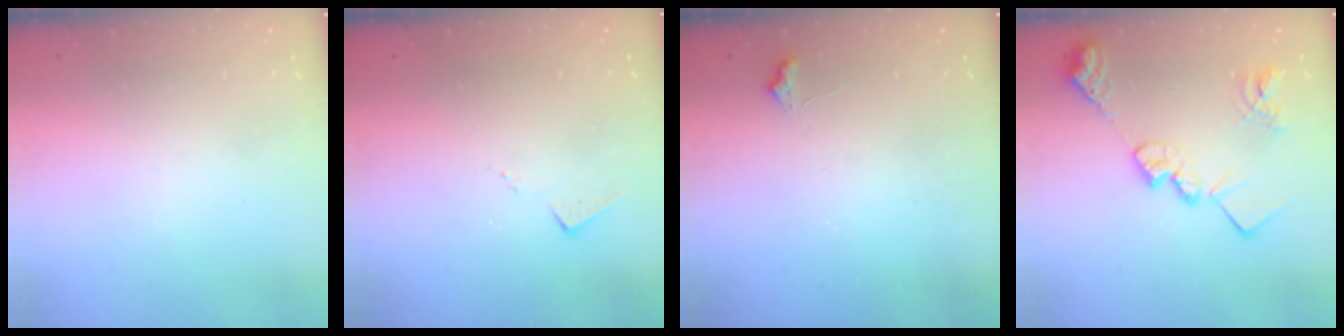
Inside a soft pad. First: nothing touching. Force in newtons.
{"total": 7.1, "press": 7.1, "slide": 0.3}
{"total": 6.0, "press": 5.9, "slide": 0.9}
{"total": 18.0, "press": 18.0, "slide": 1.1}